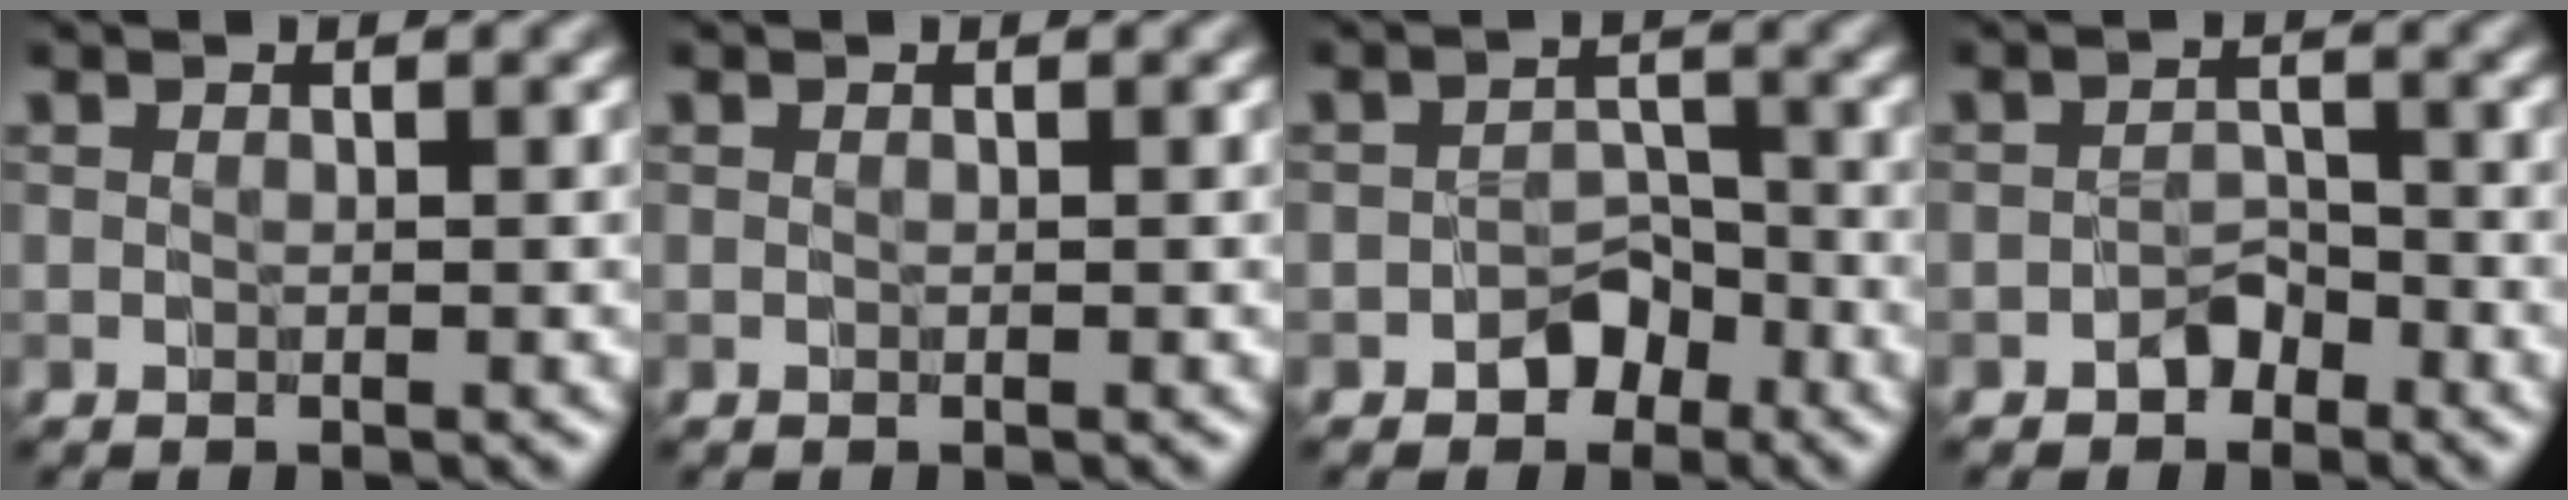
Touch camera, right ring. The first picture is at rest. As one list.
[{"total": 0.0}, {"total": 2.7, "force": [-1.7, 1.8, 1.0], "torque": [-0.005, 0.010, -0.028]}, {"total": 1.9, "force": [-1.4, 1.1, 0.7], "torque": [-0.005, 0.008, -0.024]}]